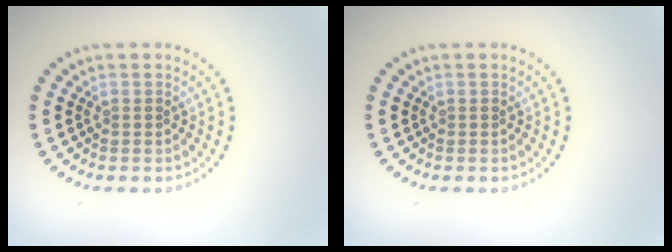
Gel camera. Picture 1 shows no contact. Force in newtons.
{"total": 0.0}